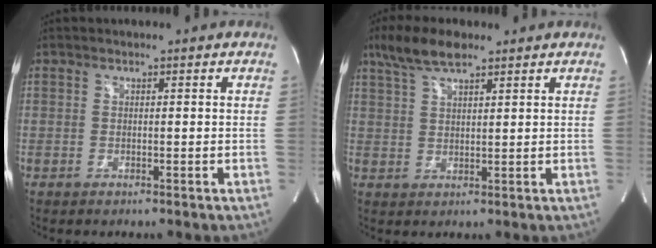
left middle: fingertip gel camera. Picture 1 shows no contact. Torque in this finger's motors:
{"motor_torque": [0.60, -0.41, 0.16, 0.04]}